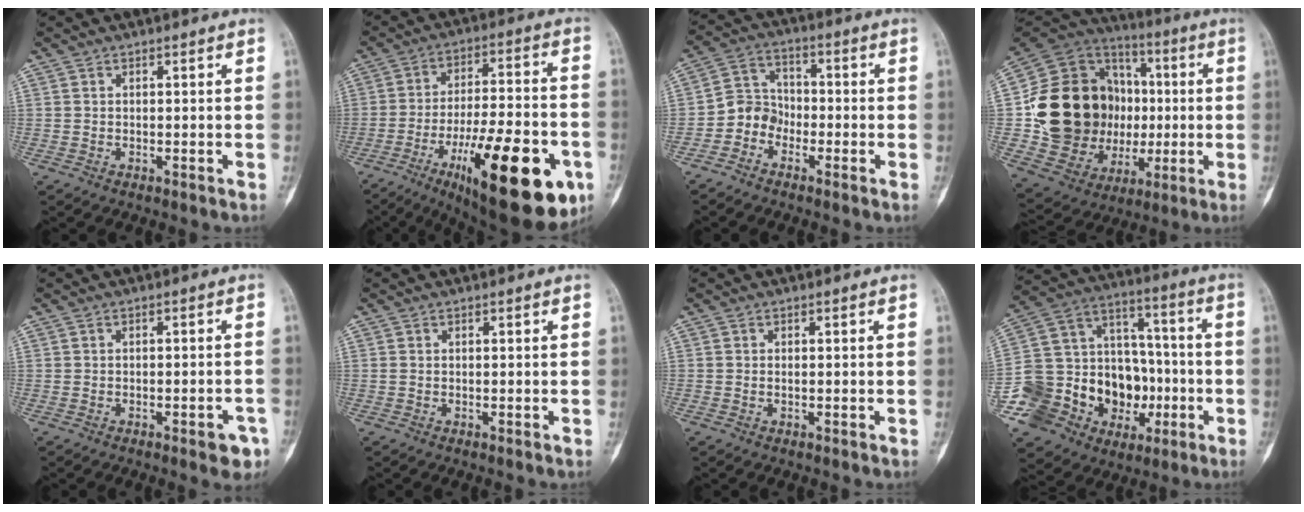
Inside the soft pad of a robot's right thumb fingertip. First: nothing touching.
{"total": 26.9, "force": [-10.9, 8.8, 23.0], "torque": [-0.306, 0.039, -0.153]}
{"total": 6.0, "force": [-2.9, 5.0, 1.6], "torque": [-0.004, 0.034, -0.067]}
{"total": 28.3, "force": [0.1, 22.0, 17.9], "torque": [-0.283, 0.032, 0.022]}
{"total": 4.0, "force": [-2.2, 1.5, 3.0], "torque": [-0.024, 0.012, -0.022]}
{"total": 0.0}
{"total": 0.6, "force": [-0.1, 0.3, 0.6], "torque": [-0.014, 0.003, 0.000]}
{"total": 25.8, "force": [-7.7, 19.5, 15.0], "torque": [-0.255, 0.086, -0.115]}